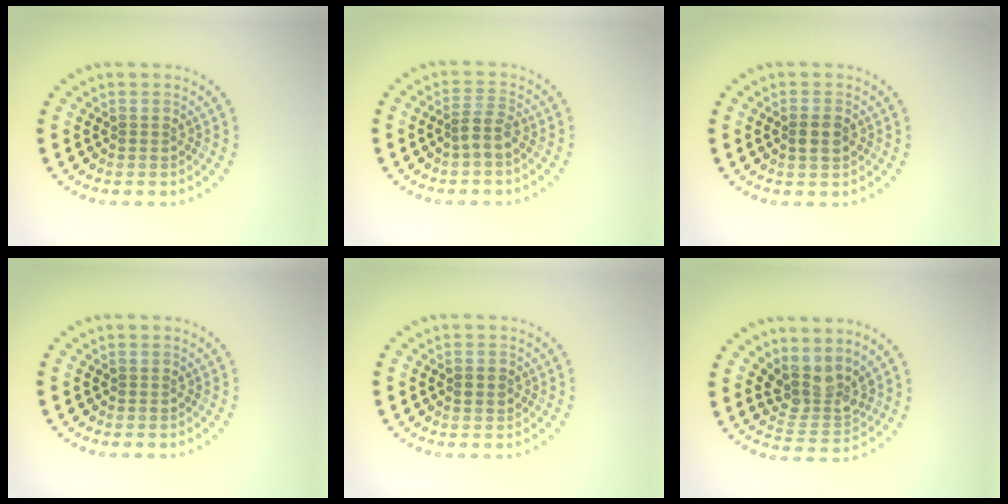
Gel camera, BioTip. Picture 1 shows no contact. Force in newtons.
{"total": 1.9, "press": 1.4, "slide": 1.2}
{"total": 1.8, "press": 1.7, "slide": 0.5}
{"total": 0.0}
{"total": 1.2, "press": 1.2, "slide": 0.2}
{"total": 3.5, "press": 2.8, "slide": 2.2}